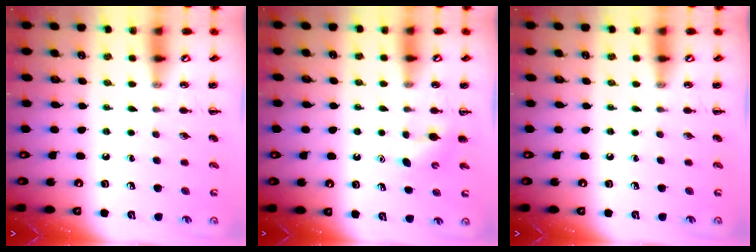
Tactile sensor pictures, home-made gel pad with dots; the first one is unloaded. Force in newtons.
{"total": 3.5, "press": 3.3, "slide": 1.3}
{"total": 0.0}